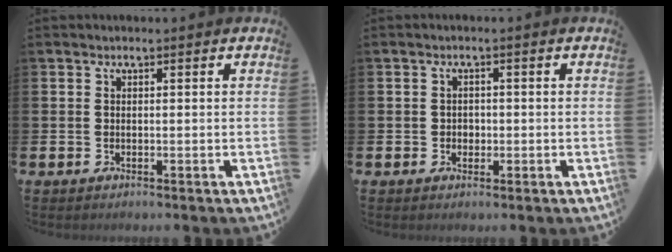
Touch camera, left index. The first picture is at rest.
{"total": 1.4, "force": [-0.1, 1.3, 0.5], "torque": [-0.003, 0.005, -0.005]}